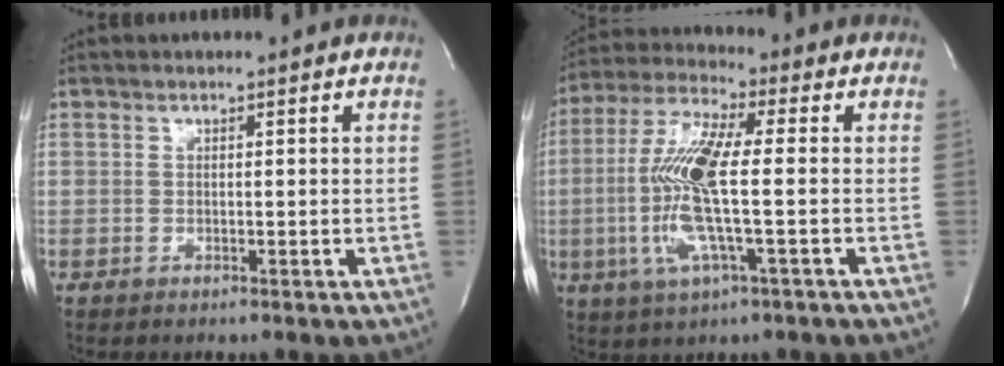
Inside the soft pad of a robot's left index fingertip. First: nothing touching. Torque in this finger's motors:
{"motor_torque": [1.28, 0.87, 0.40, 0.21]}